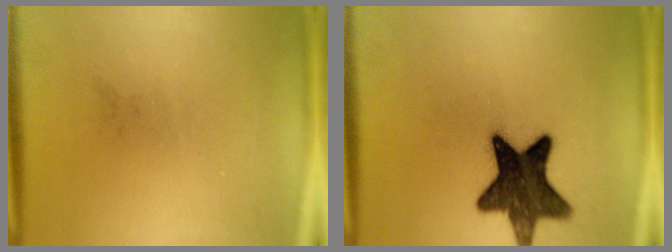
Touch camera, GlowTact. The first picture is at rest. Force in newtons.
{"total": 13.7}